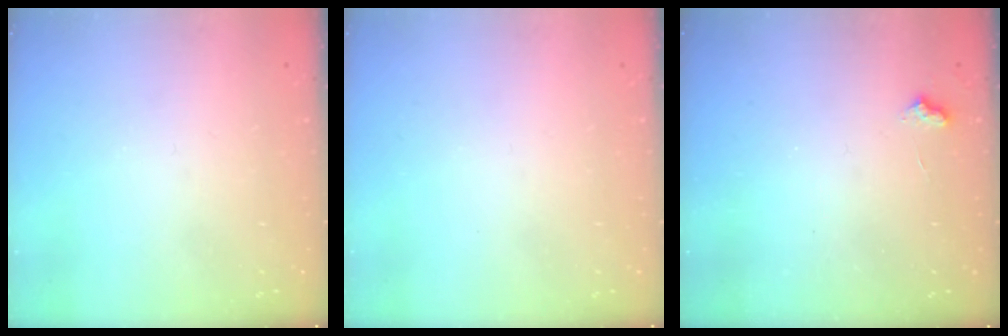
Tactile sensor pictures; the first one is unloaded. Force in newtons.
{"total": 0.0}
{"total": 4.5, "press": 4.4, "slide": 0.6}